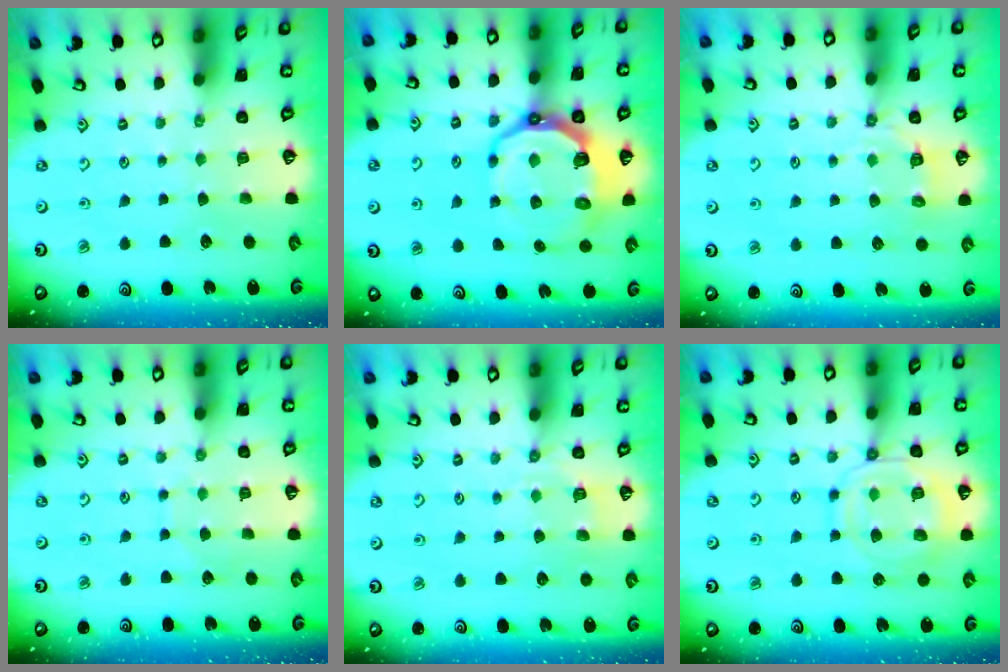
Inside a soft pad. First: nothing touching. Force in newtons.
{"total": 13.2, "press": 12.4, "slide": 4.4}
{"total": 6.0, "press": 5.8, "slide": 1.7}
{"total": 5.0, "press": 5.0, "slide": 0.5}
{"total": 4.8, "press": 4.5, "slide": 1.5}
{"total": 12.4, "press": 12.3, "slide": 1.2}